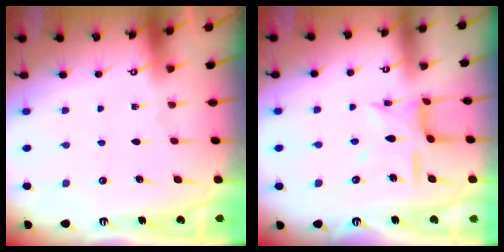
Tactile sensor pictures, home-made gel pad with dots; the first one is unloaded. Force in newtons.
{"total": 10.4, "press": 10.4, "slide": 0.6}